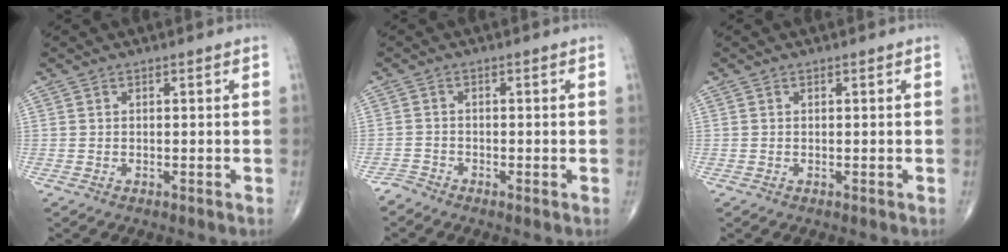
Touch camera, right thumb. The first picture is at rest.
{"total": 1.4, "force": [-1.4, 0.2, 0.1], "torque": [0.005, -0.005, -0.034]}
{"total": 0.0}